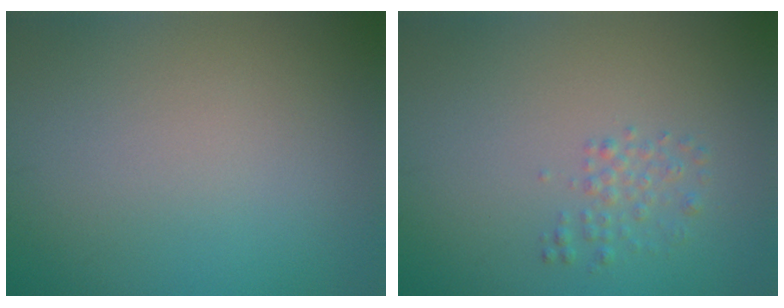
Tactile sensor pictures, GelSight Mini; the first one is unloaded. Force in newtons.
{"total": 1.5, "press": 1.5, "slide": 0.1}